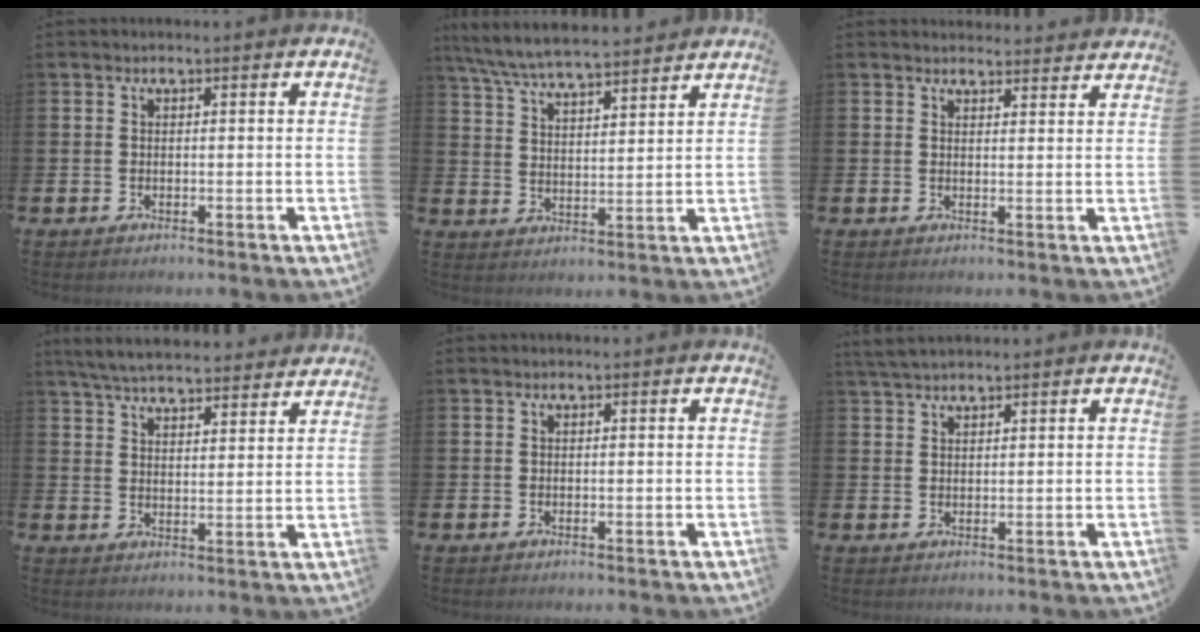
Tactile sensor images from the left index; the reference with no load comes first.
{"total": 6.9, "force": [6.6, 0.6, 1.8], "torque": [-0.063, -0.035, 0.119]}
{"total": 2.7, "force": [2.7, 0.5, -0.2], "torque": [0.009, -0.019, 0.046]}
{"total": 6.1, "force": [5.9, 0.7, 1.2], "torque": [-0.039, -0.036, 0.106]}
{"total": 0.0}
{"total": 2.8, "force": [2.6, 0.6, 0.8], "torque": [-0.019, -0.004, 0.048]}